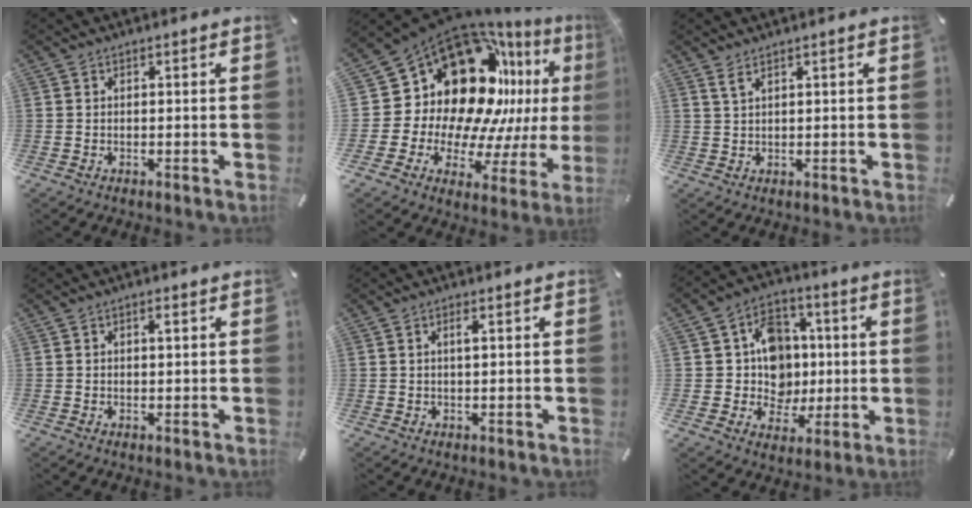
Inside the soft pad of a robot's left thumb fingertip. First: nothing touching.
{"total": 24.1, "force": [10.4, 16.6, 14.2], "torque": [-0.236, -0.114, 0.205]}
{"total": 2.0, "force": [1.2, 0.3, 1.6], "torque": [-0.033, 0.000, 0.021]}
{"total": 1.5, "force": [0.4, 1.0, 1.1], "torque": [-0.015, 0.004, 0.004]}
{"total": 1.8, "force": [0.5, 0.6, 1.6], "torque": [-0.033, 0.003, 0.007]}
{"total": 12.1, "force": [0.5, 11.4, 4.0], "torque": [-0.056, 0.004, 0.021]}